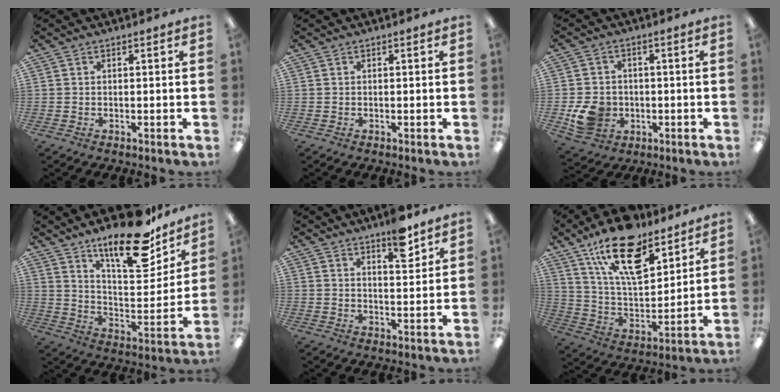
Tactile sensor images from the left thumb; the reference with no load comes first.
{"total": 0.0}
{"total": 8.0, "force": [-2.0, 6.9, 3.6], "torque": [-0.072, 0.010, -0.031]}
{"total": 21.4, "force": [15.4, 7.4, 12.9], "torque": [-0.196, -0.099, 0.258]}
{"total": 7.2, "force": [5.2, 2.1, 4.5], "torque": [-0.053, -0.032, 0.083]}
{"total": 20.4, "force": [13.5, 8.8, 12.6], "torque": [-0.215, -0.066, 0.233]}